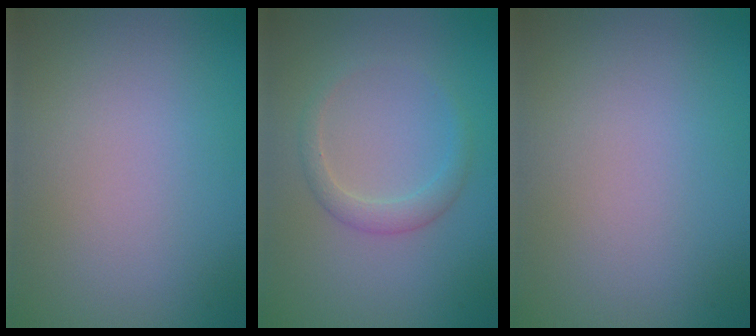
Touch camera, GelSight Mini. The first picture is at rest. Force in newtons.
{"total": 1.9, "press": 1.9, "slide": 0.1}
{"total": 0.0}